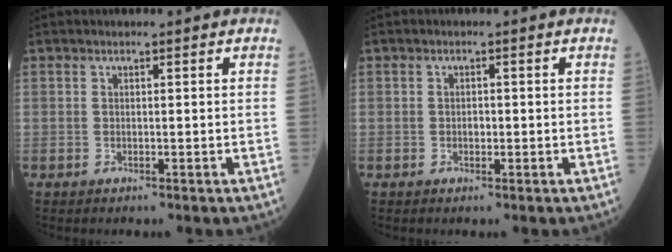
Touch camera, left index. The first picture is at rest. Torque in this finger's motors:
{"motor_torque": [0.27, -0.07, 0.00, 0.00]}